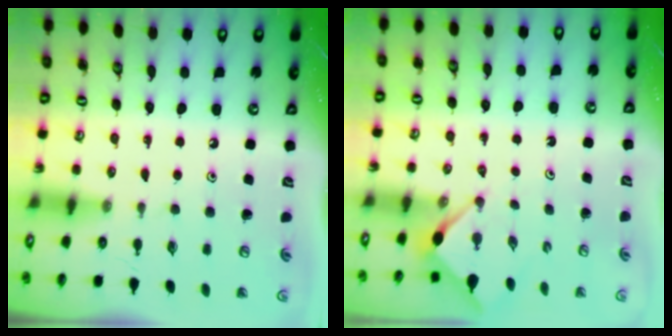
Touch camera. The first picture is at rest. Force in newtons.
{"total": 2.9, "press": 2.9, "slide": 0.3}